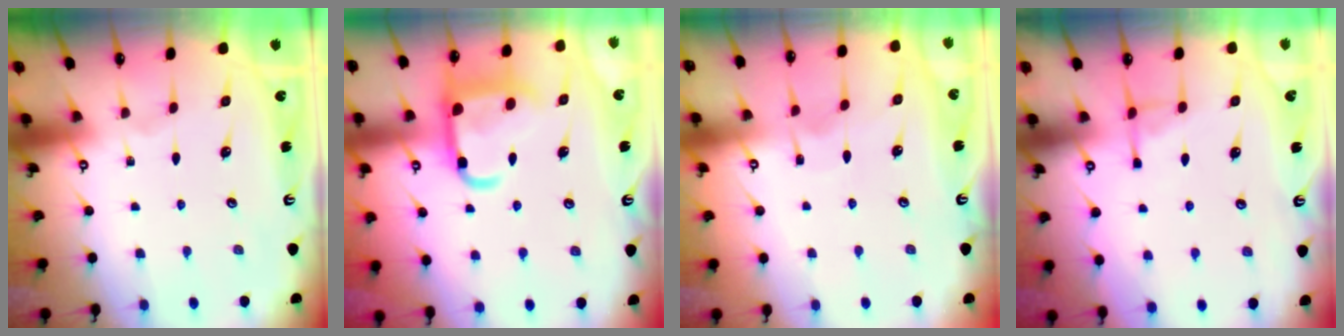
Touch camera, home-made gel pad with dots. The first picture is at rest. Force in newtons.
{"total": 14.6, "press": 14.5, "slide": 1.4}
{"total": 3.8, "press": 3.8, "slide": 0.4}
{"total": 3.9, "press": 3.8, "slide": 0.7}